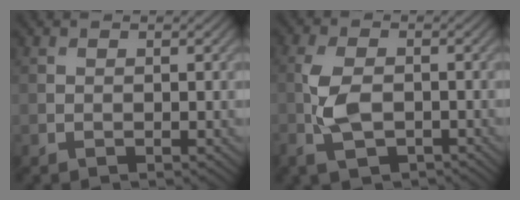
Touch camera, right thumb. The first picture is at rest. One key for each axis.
{"total": 5.2, "fx": -1.5, "fy": 3.0, "fz": 4.0, "tx": -0.103, "ty": -0.006, "tz": -0.032}